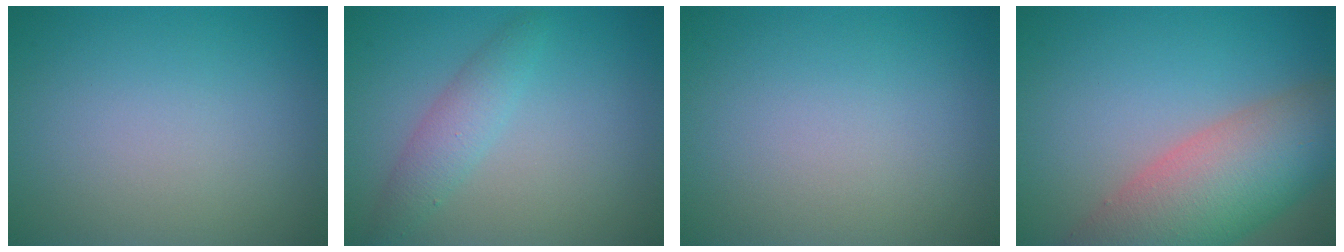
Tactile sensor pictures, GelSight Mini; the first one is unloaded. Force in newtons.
{"total": 2.4, "press": 2.4, "slide": 0.1}
{"total": 0.0}
{"total": 10.0, "press": 10.0, "slide": 0.7}